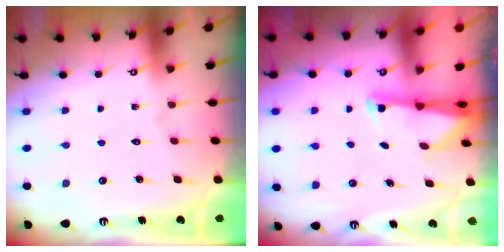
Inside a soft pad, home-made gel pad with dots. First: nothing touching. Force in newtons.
{"total": 1.8, "press": 1.7, "slide": 0.4}